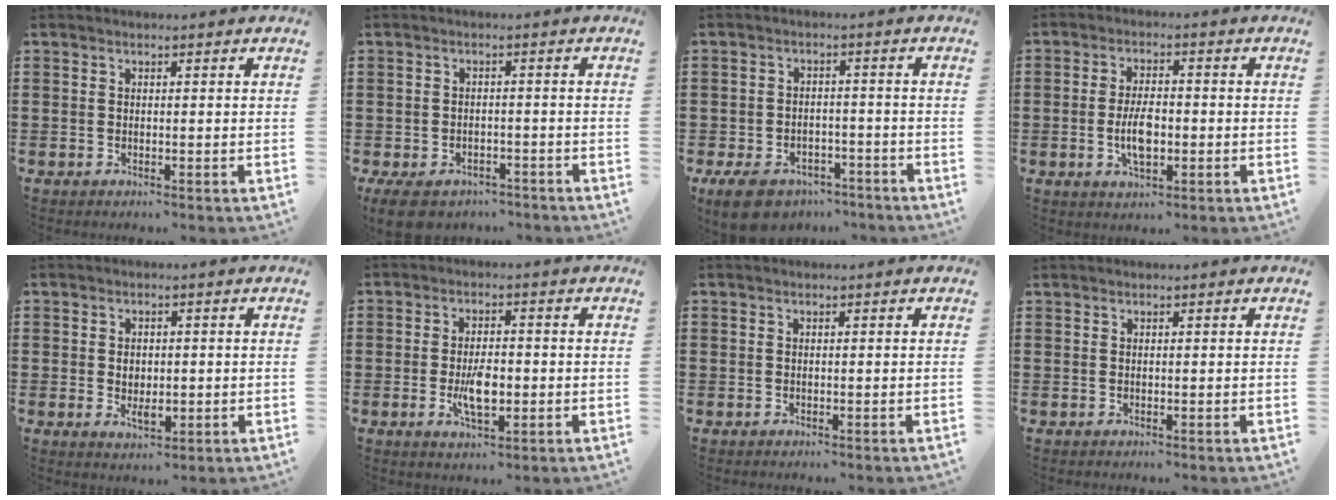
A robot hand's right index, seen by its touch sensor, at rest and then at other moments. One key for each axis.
{"total": 3.8, "fx": -3.5, "fy": 1.1, "fz": 0.8, "tx": -0.029, "ty": 0.001, "tz": -0.075}
{"total": 5.3, "fx": -4.6, "fy": 1.9, "fz": 1.7, "tx": -0.041, "ty": 0.009, "tz": -0.090}
{"total": 5.6, "fx": -0.9, "fy": 2.4, "fz": 5.0, "tx": -0.094, "ty": -0.001, "tz": -0.021}
{"total": 2.7, "fx": -0.1, "fy": 1.7, "fz": 2.1, "tx": -0.041, "ty": 0.004, "tz": -0.003}
{"total": 5.5, "fx": -1.0, "fy": 2.3, "fz": 4.9, "tx": -0.097, "ty": -0.001, "tz": -0.019}
{"total": 0.0}
{"total": 0.0}